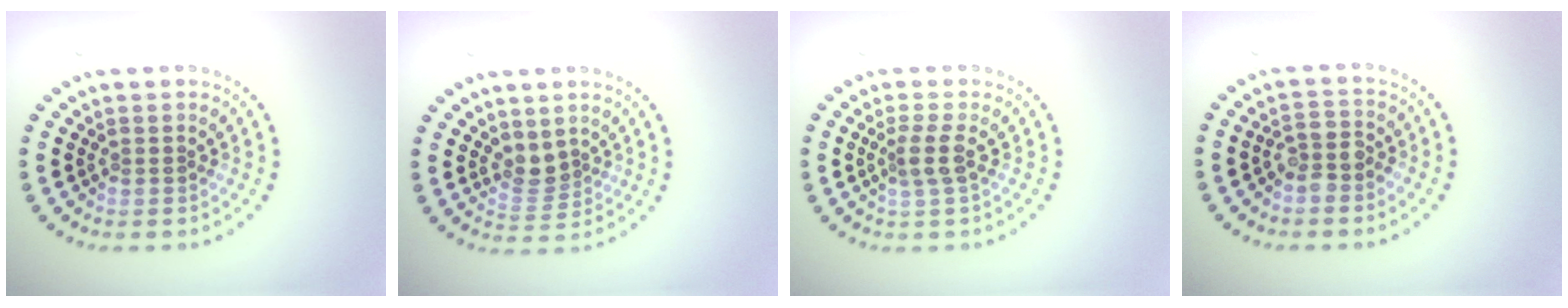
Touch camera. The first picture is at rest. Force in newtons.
{"total": 2.1, "press": 1.6, "slide": 1.3}
{"total": 1.9, "press": 1.5, "slide": 1.1}
{"total": 2.4, "press": 2.1, "slide": 1.2}